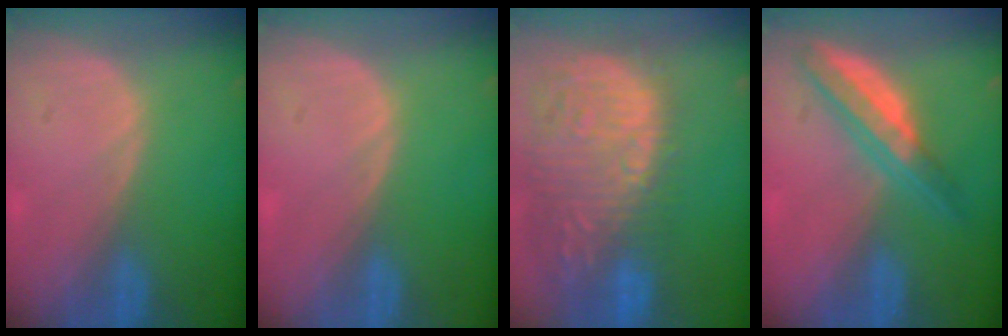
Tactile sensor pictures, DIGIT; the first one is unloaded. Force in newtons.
{"total": 0.0}
{"total": 15.7, "press": 12.9, "slide": 9.0}
{"total": 6.4, "press": 5.6, "slide": 3.1}